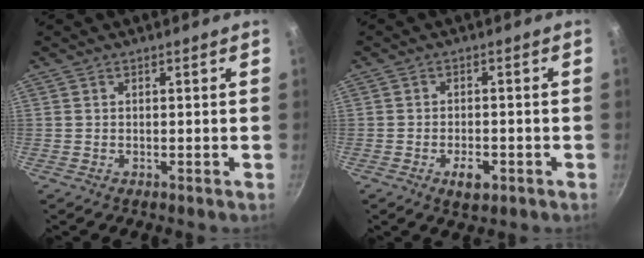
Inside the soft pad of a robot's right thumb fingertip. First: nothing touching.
{"total": 4.0, "force": [-1.8, 2.0, 2.9], "torque": [-0.041, 0.009, -0.025]}